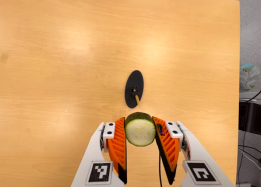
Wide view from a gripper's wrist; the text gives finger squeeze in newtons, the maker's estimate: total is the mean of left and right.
{"total": 13.6, "left": 14.2, "right": 12.9}